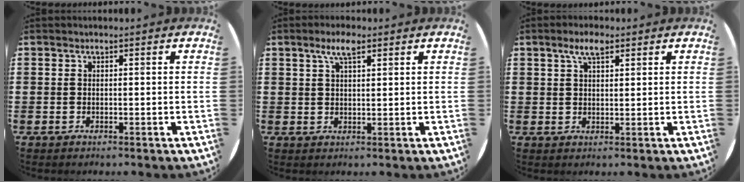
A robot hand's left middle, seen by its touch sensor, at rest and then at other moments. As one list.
[{"total": 3.8, "force": [2.4, 1.3, 2.6], "torque": [-0.048, 0.004, 0.041]}, {"total": 3.6, "force": [2.5, 1.5, 2.2], "torque": [-0.040, 0.004, 0.043]}]